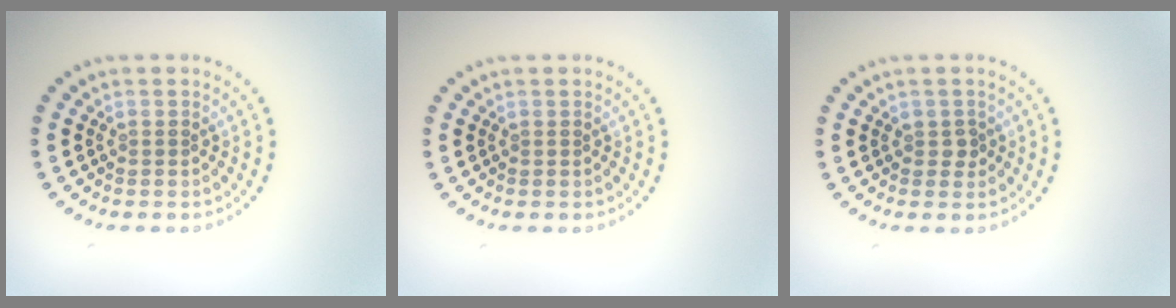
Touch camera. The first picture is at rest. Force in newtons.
{"total": 0.0}
{"total": 0.9, "press": 0.8, "slide": 0.3}